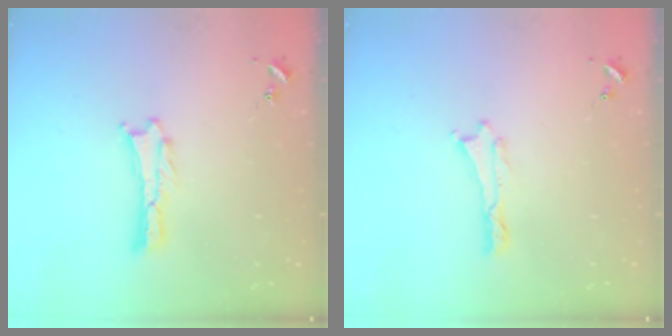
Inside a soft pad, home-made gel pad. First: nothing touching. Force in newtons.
{"total": 0.0}